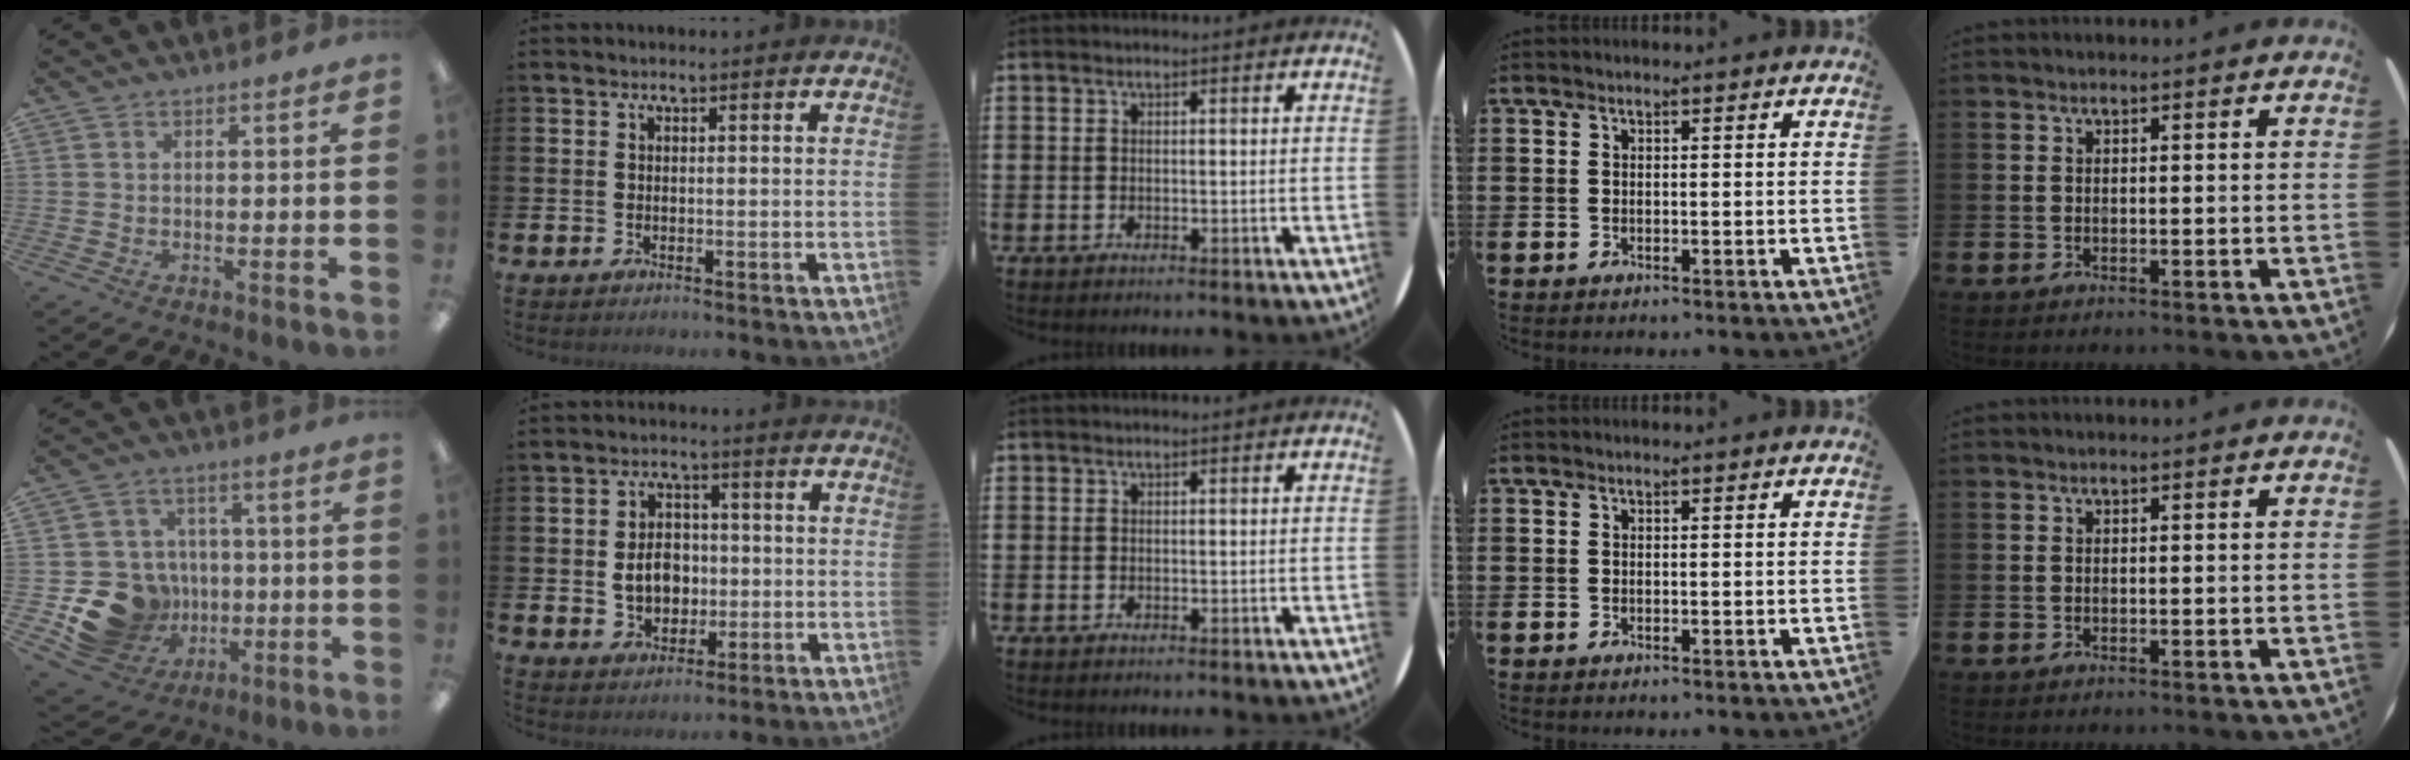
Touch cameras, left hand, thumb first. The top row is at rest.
{"thumb": {"total": 15.3, "force": [-4.1, 13.9, 5.0], "torque": [-0.105, 0.032, -0.042]}, "index": {"total": 5.5, "force": [-0.3, 4.4, 3.3], "torque": [-0.047, 0.005, -0.014]}}